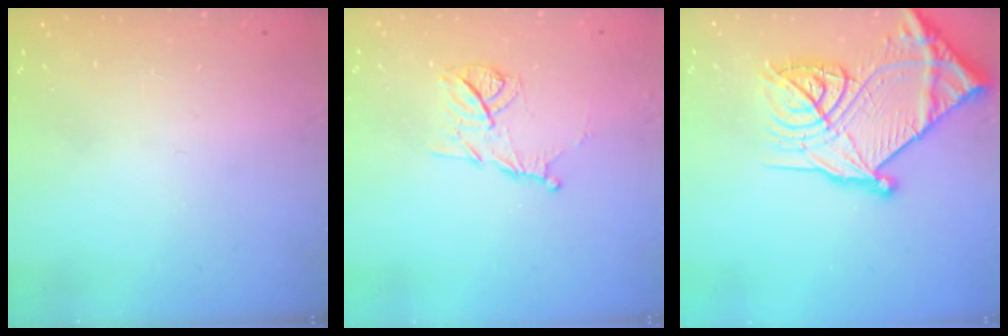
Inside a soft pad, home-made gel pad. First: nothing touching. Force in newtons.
{"total": 10.0, "press": 10.0, "slide": 1.0}
{"total": 30.3, "press": 30.1, "slide": 3.2}